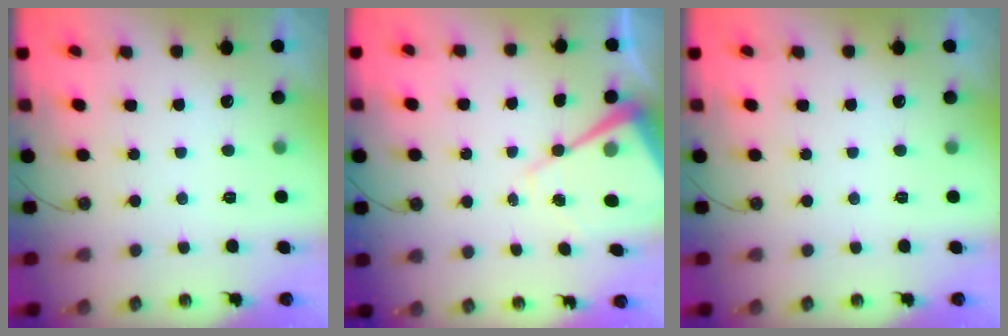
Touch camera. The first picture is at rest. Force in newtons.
{"total": 10.7, "press": 10.6, "slide": 0.9}
{"total": 0.0}